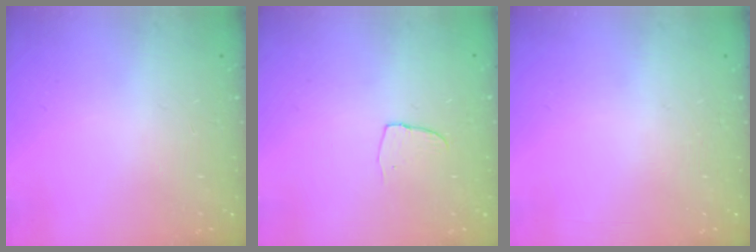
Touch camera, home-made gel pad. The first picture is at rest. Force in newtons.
{"total": 3.6, "press": 3.6, "slide": 0.3}
{"total": 0.0}